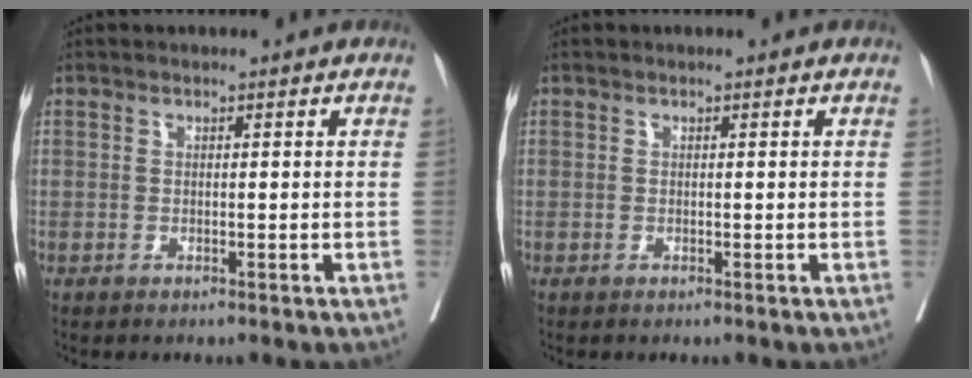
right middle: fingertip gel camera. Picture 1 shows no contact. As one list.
[{"total": 0.0}]